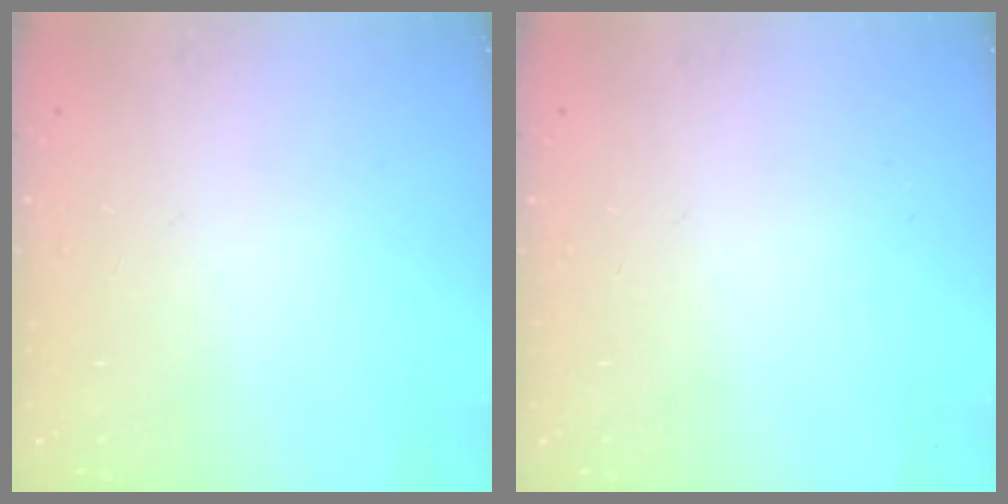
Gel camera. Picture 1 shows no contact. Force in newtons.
{"total": 0.0}